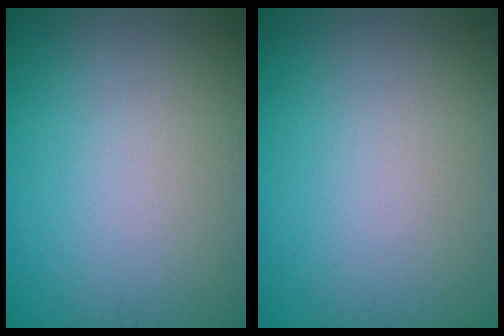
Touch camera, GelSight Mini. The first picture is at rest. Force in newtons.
{"total": 0.0}